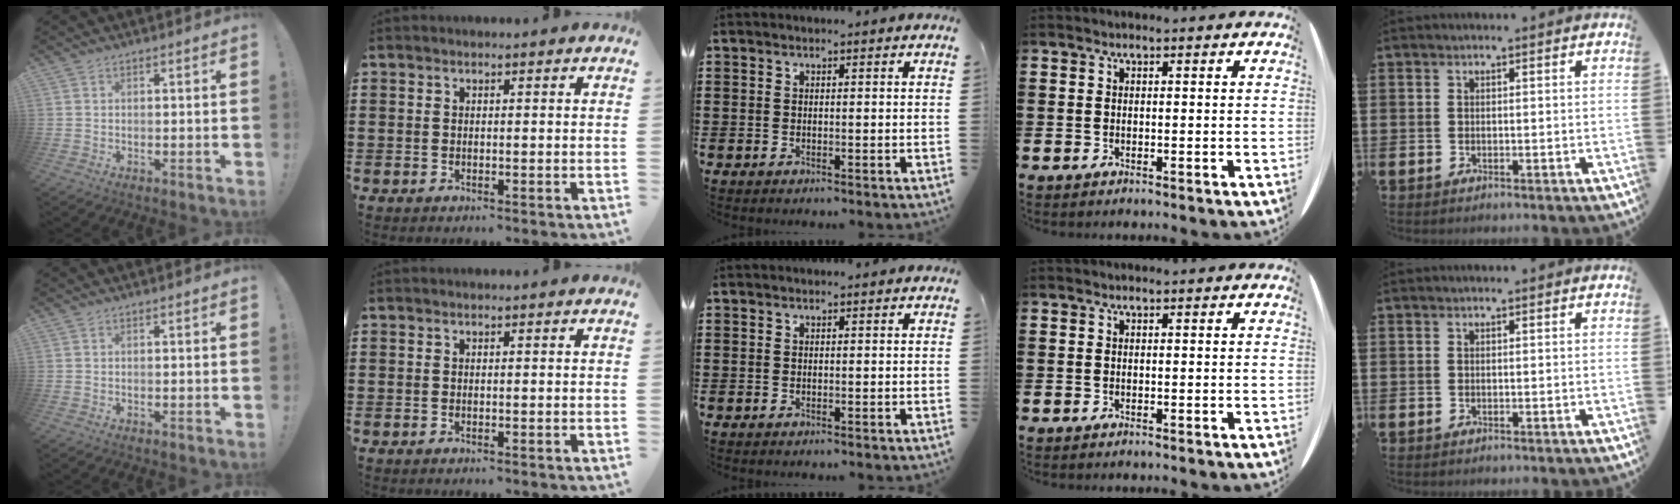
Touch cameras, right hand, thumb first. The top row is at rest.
{}